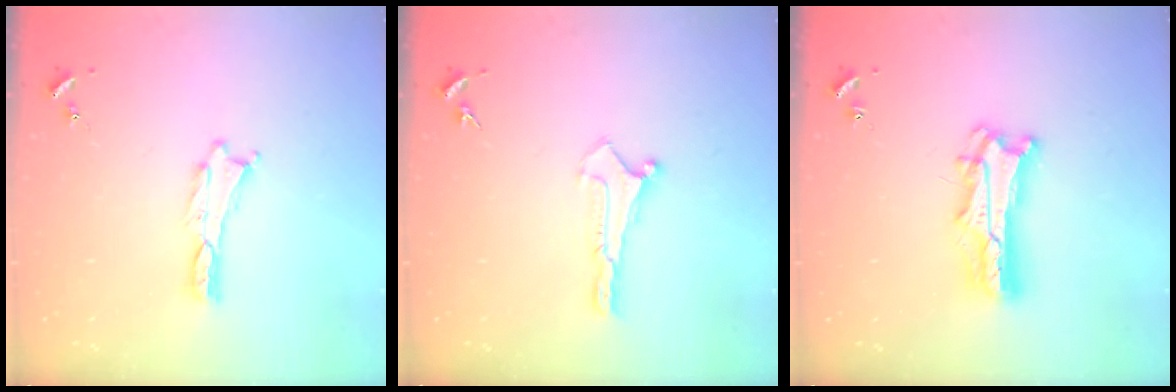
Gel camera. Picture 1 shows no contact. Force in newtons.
{"total": 0.0}
{"total": 7.6, "press": 7.5, "slide": 0.7}